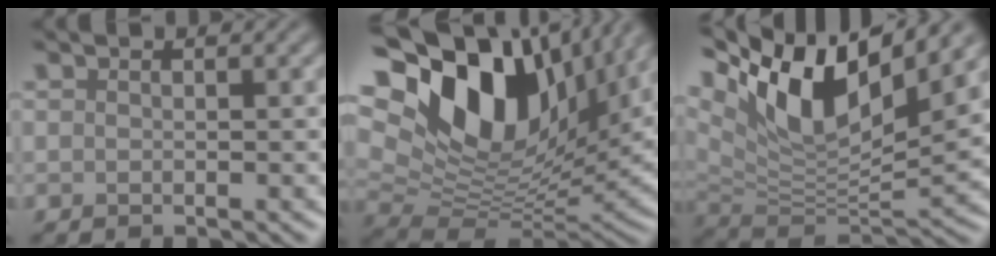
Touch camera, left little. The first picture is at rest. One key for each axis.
{"total": 19.5, "fx": 8.3, "fy": 11.3, "fz": 13.6, "tx": -0.268, "ty": 0.034, "tz": 0.141}
{"total": 12.6, "fx": 6.6, "fy": 5.4, "fz": 9.3, "tx": -0.173, "ty": 0.007, "tz": 0.123}